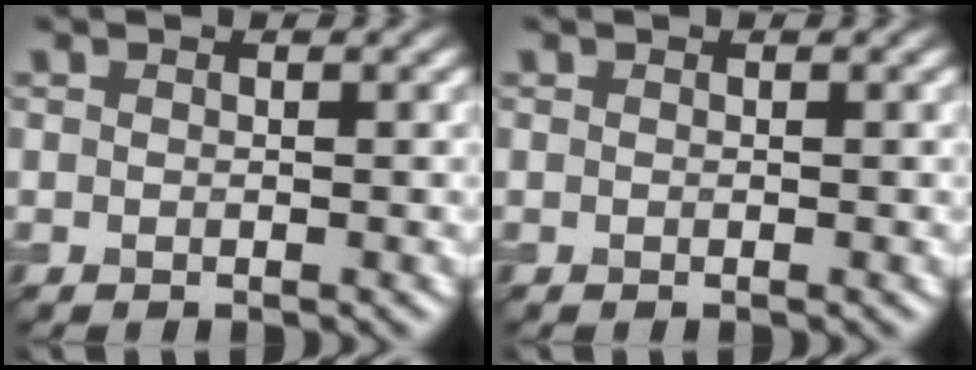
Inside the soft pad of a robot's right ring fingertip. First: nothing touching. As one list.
[{"total": 0.0}]